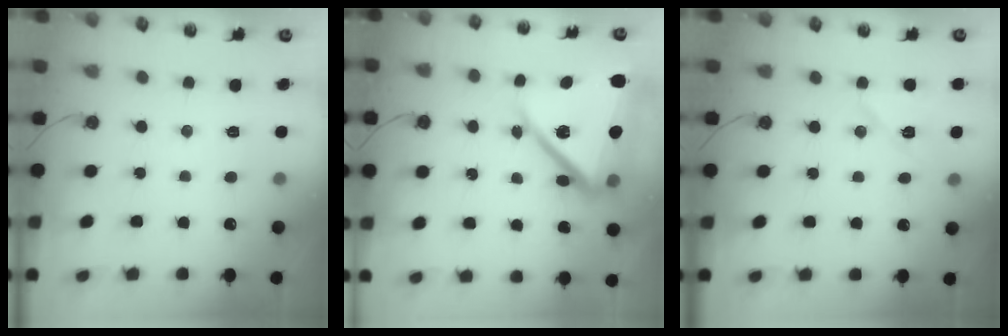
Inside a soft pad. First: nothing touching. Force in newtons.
{"total": 20.0, "press": 18.7, "slide": 7.1}
{"total": 10.7, "press": 5.1, "slide": 9.5}